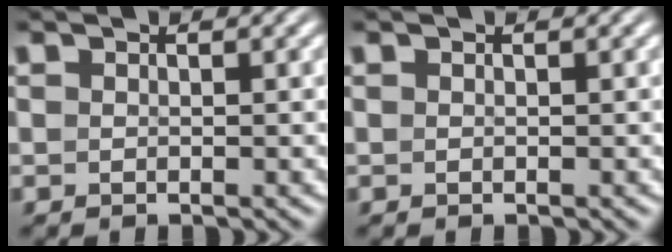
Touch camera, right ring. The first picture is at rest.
{"total": 0.0}